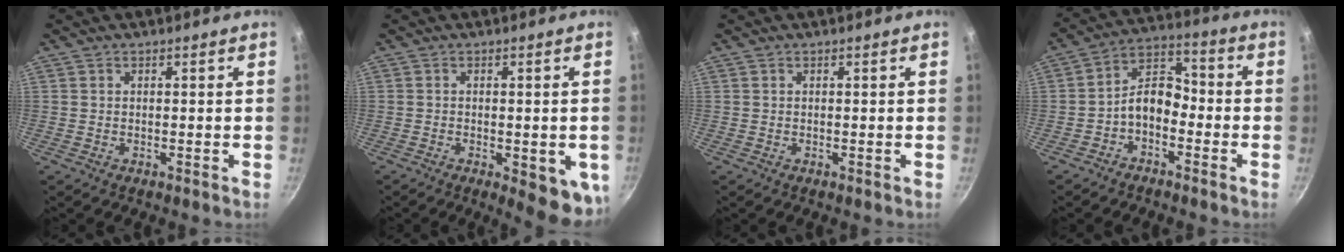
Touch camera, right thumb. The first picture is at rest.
{"total": 9.5, "force": [-2.8, 3.5, 8.4], "torque": [-0.083, -0.005, -0.030]}
{"total": 0.0}
{"total": 7.7, "force": [-2.9, 5.0, 5.0], "torque": [-0.064, 0.052, -0.066]}